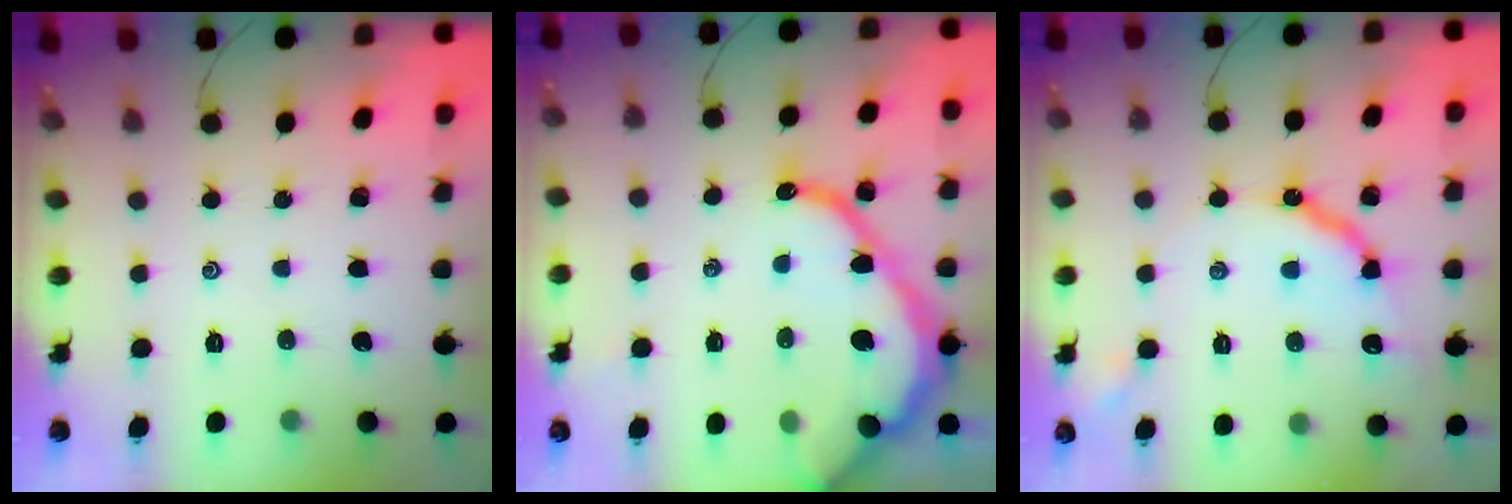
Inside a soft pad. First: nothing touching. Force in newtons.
{"total": 16.6, "press": 16.5, "slide": 1.8}
{"total": 10.3, "press": 10.2, "slide": 1.1}